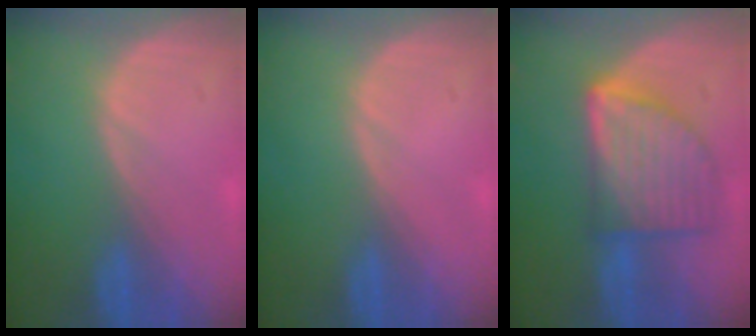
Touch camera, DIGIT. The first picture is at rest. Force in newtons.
{"total": 0.0}
{"total": 9.1, "press": 9.1, "slide": 0.4}